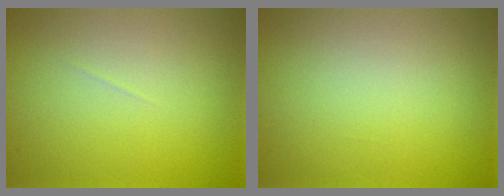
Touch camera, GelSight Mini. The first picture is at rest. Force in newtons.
{"total": 0.0}